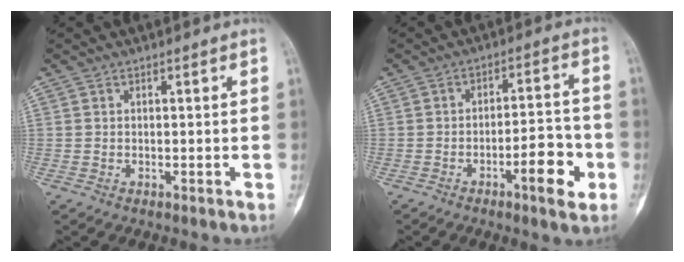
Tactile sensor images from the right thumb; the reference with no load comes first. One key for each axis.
{"total": 8.9, "fx": -3.8, "fy": 2.6, "fz": 7.7, "tx": -0.100, "ty": 0.026, "tz": -0.057}